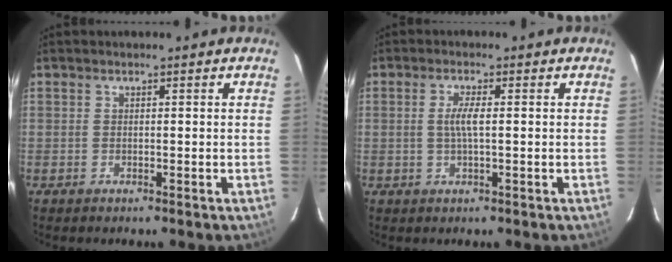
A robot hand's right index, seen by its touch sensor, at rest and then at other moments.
{"total": 3.0, "force": [0.1, 0.3, 3.0], "torque": [-0.059, 0.000, 0.001]}